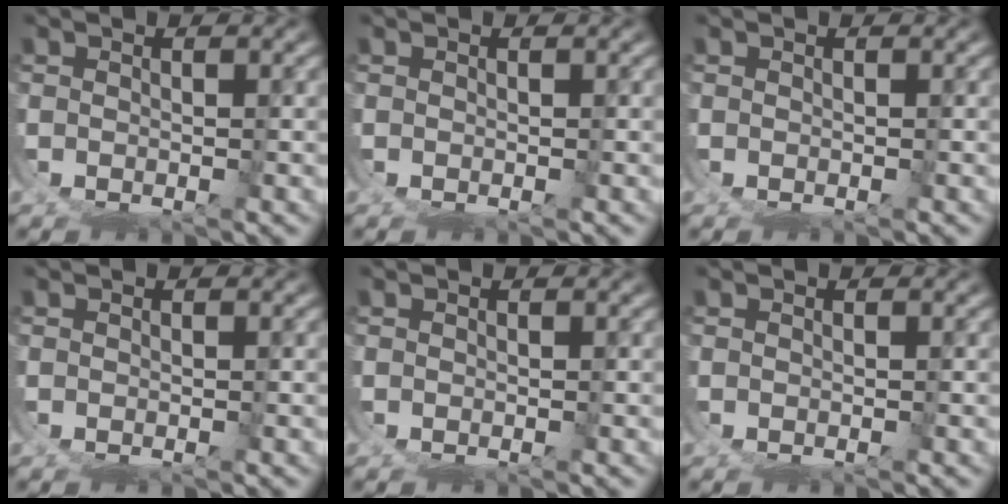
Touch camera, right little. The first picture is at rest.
{"total": 0.0}
{"total": 0.0}
{"total": 0.0}
{"total": 0.0}
{"total": 0.0}